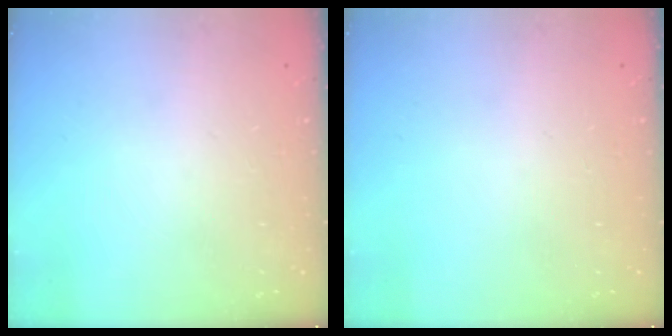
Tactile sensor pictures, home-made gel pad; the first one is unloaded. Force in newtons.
{"total": 0.0}